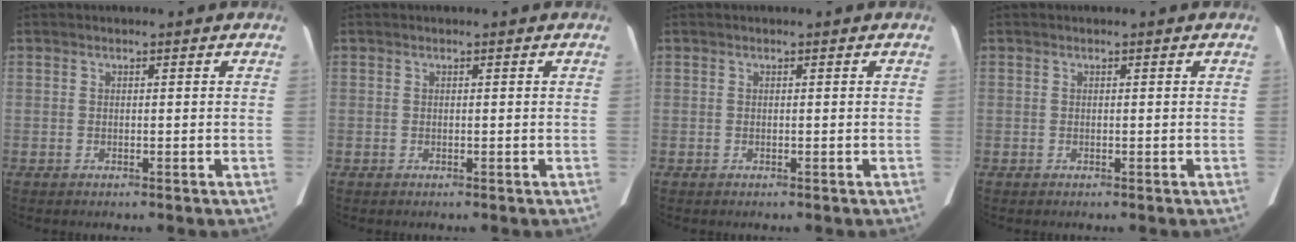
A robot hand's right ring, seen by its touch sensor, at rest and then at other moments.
{"total": 0.0}
{"total": 0.0}
{"total": 0.0}